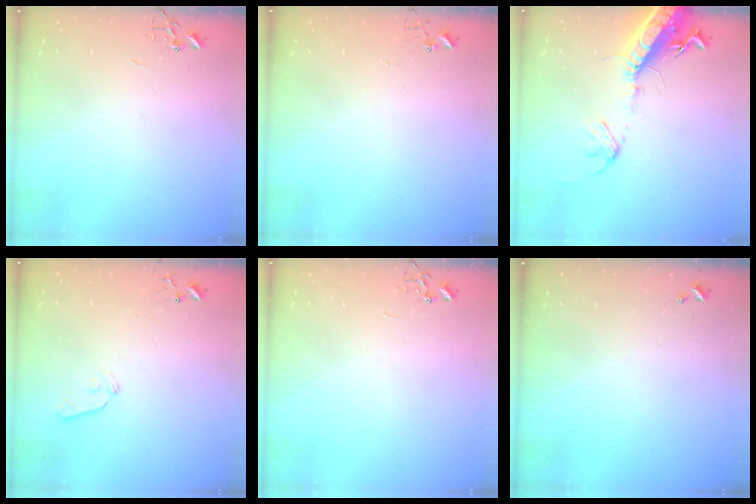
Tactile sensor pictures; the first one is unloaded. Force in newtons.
{"total": 3.6, "press": 3.6, "slide": 0.3}
{"total": 17.4, "press": 16.9, "slide": 4.1}
{"total": 5.9, "press": 5.8, "slide": 0.6}
{"total": 0.0}
{"total": 0.0}